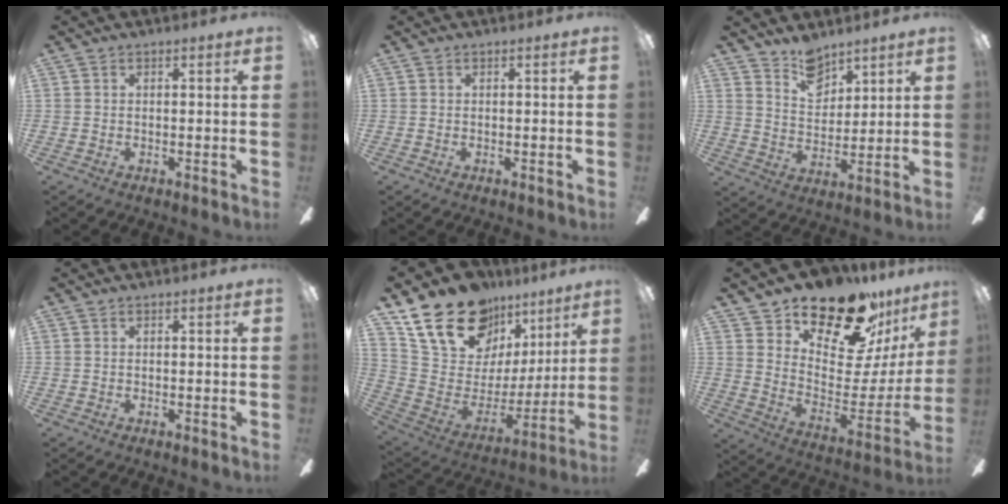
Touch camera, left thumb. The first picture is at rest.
{"total": 0.0}
{"total": 9.1, "force": [7.2, 5.0, 2.4], "torque": [-0.026, -0.044, 0.134]}
{"total": 0.0}
{"total": 22.1, "force": [15.6, 12.3, 9.6], "torque": [-0.176, -0.089, 0.292]}
{"total": 22.3, "force": [18.0, 8.8, 9.7], "torque": [-0.133, -0.139, 0.308]}